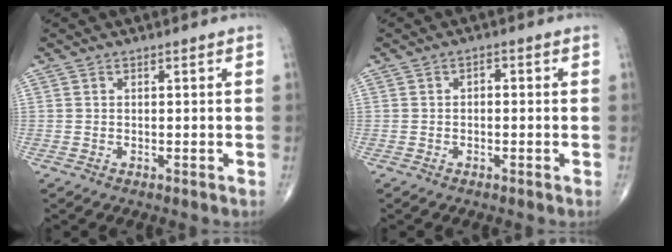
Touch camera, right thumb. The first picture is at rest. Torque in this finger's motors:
{"motor_torque": [0.04, -0.20, 0.05, -0.20, -0.01]}